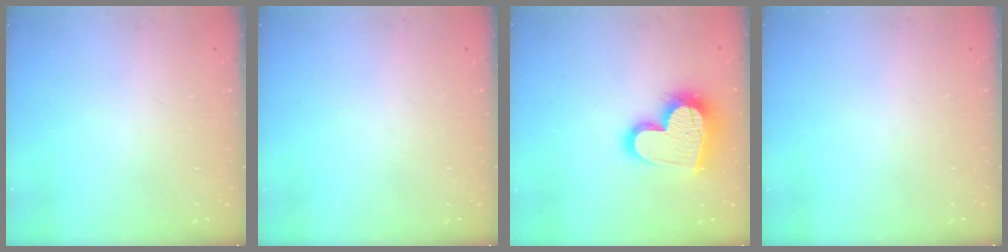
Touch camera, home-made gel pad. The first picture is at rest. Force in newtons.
{"total": 0.0}
{"total": 18.7, "press": 18.6, "slide": 1.4}
{"total": 0.0}